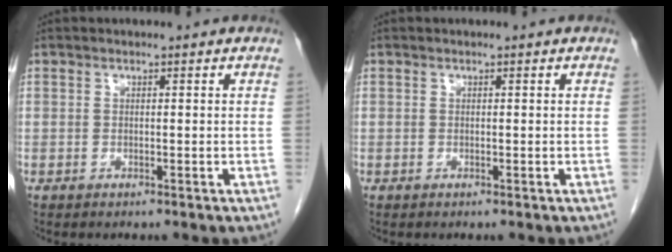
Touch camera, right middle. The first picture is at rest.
{"total": 0.0}